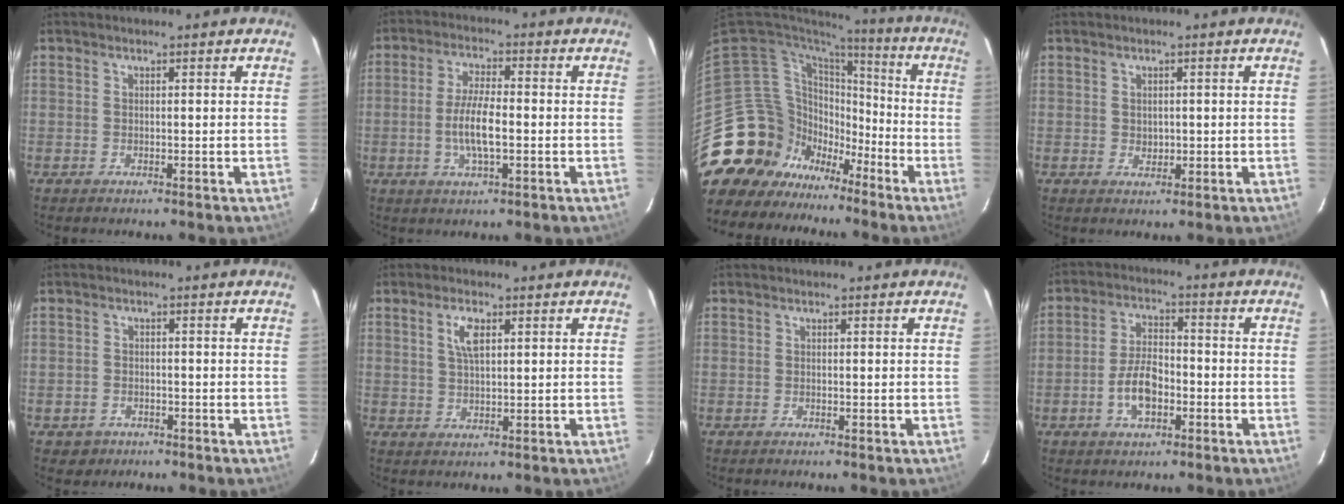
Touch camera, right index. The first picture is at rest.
{"total": 7.3, "force": [-1.4, 2.1, 6.8], "torque": [-0.134, -0.002, -0.027]}
{"total": 19.2, "force": [-10.3, 15.5, 4.7], "torque": [-0.140, 0.047, -0.165]}
{"total": 1.7, "force": [0.2, 1.6, 0.6], "torque": [-0.006, 0.001, 0.008]}
{"total": 3.2, "force": [-1.7, 2.7, 0.4], "torque": [-0.021, 0.005, -0.023]}
{"total": 3.9, "force": [1.5, 1.5, 3.2], "torque": [-0.062, 0.005, 0.030]}
{"total": 0.0}
{"total": 7.4, "force": [-2.7, 3.9, 5.7], "torque": [-0.115, 0.010, -0.045]}